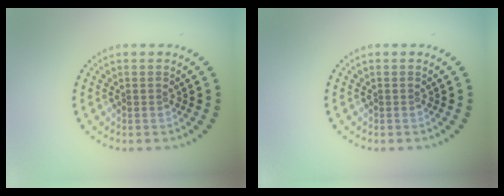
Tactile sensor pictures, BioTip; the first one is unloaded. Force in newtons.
{"total": 0.0}